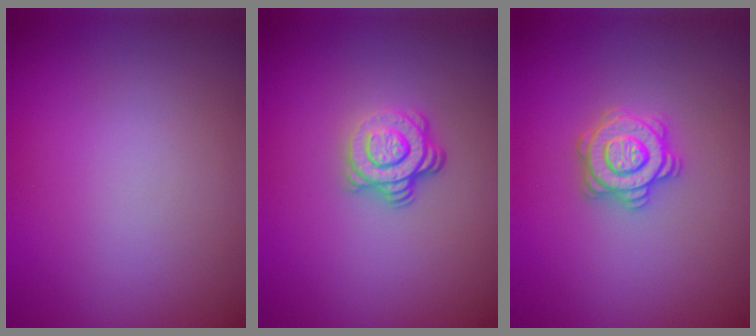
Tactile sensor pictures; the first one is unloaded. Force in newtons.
{"total": 3.9, "press": 2.7, "slide": 2.9}
{"total": 3.1, "press": 3.0, "slide": 0.5}